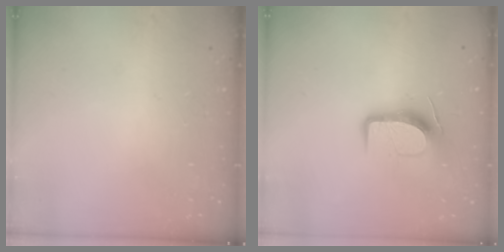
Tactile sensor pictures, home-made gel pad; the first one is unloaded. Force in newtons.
{"total": 10.5, "press": 10.5, "slide": 0.9}